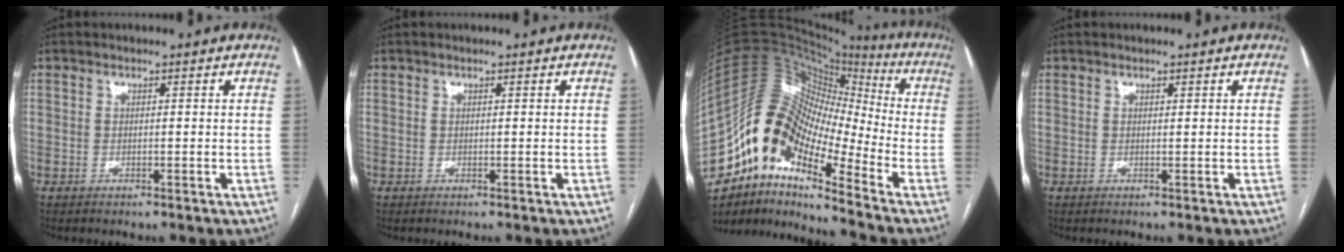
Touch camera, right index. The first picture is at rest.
{"total": 0.0}
{"total": 17.3, "force": [-10.5, 6.3, 12.2], "torque": [-0.214, 0.066, -0.188]}
{"total": 0.0}